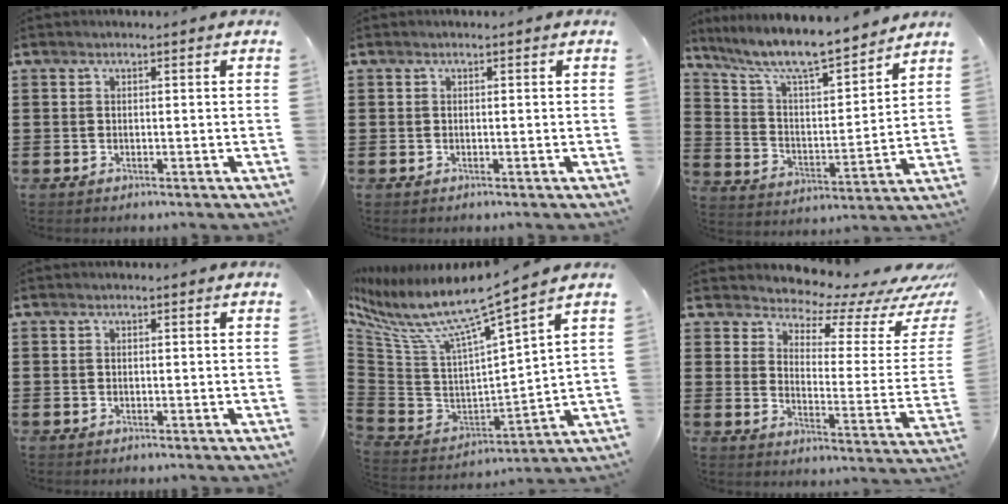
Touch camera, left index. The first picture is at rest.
{"total": 0.0}
{"total": 8.3, "force": [7.2, 0.8, 4.0], "torque": [-0.107, -0.046, 0.119]}
{"total": 0.0}
{"total": 9.6, "force": [6.9, 0.2, 6.7], "torque": [-0.154, -0.058, 0.108]}
{"total": 5.2, "force": [4.9, 1.2, 1.3], "torque": [-0.039, -0.048, 0.077]}